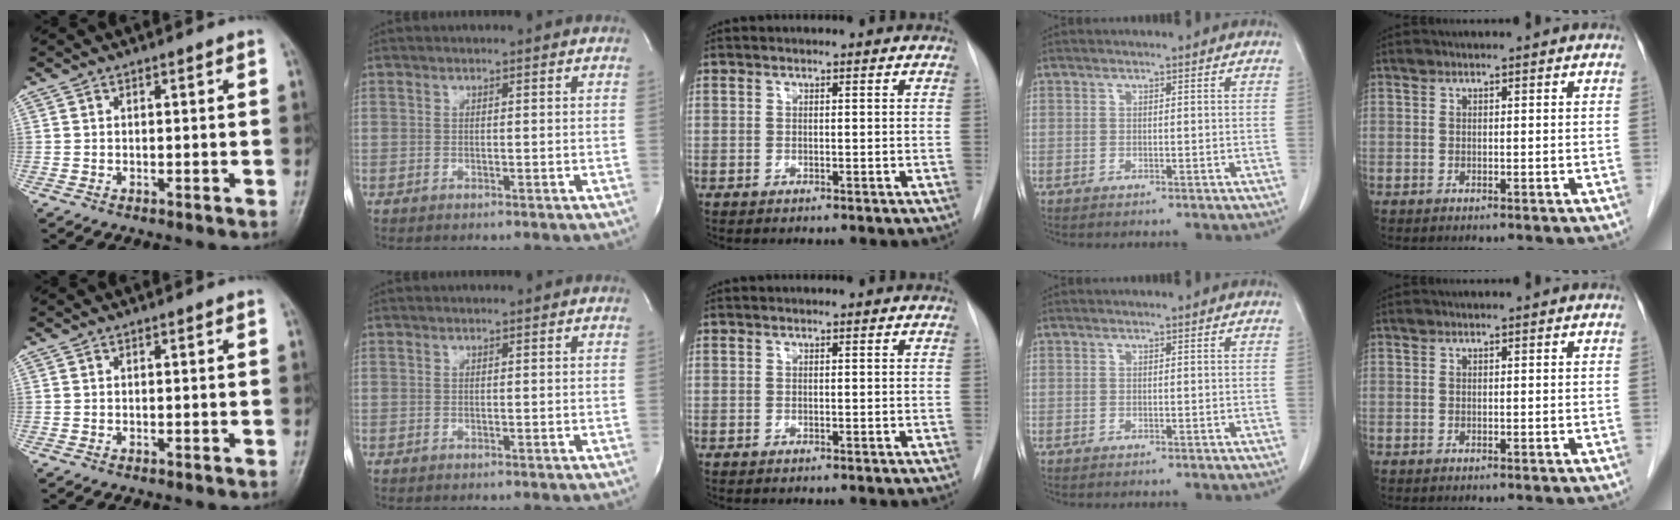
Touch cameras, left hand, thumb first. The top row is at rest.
{}